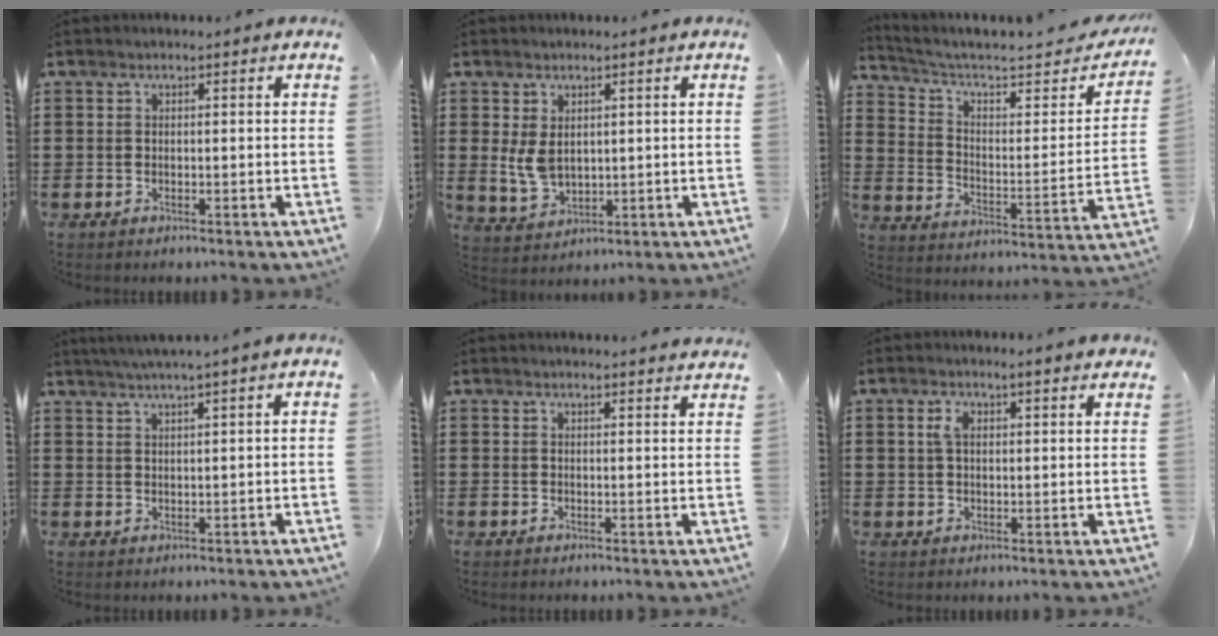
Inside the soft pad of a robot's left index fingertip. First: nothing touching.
{"total": 4.5, "force": [1.1, 3.1, 3.1], "torque": [-0.080, 0.003, 0.017]}
{"total": 5.0, "force": [3.9, 1.4, 2.9], "torque": [-0.073, -0.035, 0.058]}
{"total": 1.9, "force": [1.3, -0.6, 1.3], "torque": [-0.023, -0.001, 0.024]}
{"total": 1.5, "force": [1.4, -0.1, 0.2], "torque": [-0.006, 0.000, 0.028]}
{"total": 3.4, "force": [1.7, 1.1, 2.8], "torque": [-0.059, 0.008, 0.027]}